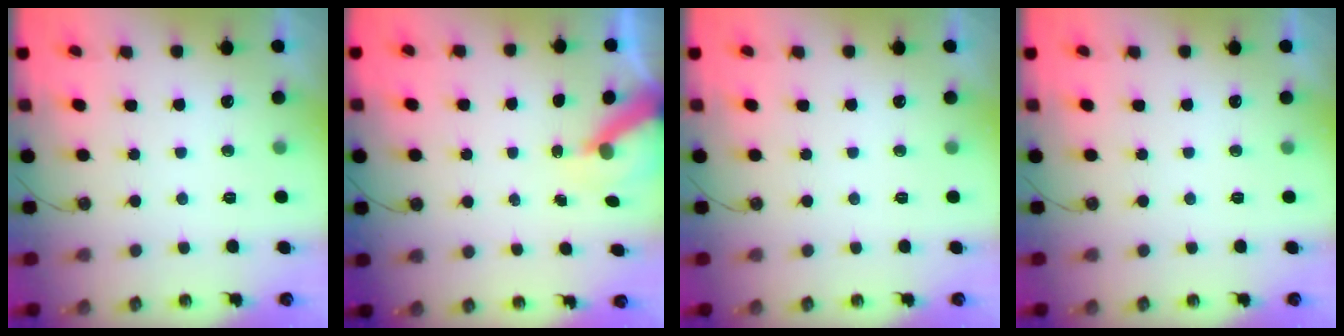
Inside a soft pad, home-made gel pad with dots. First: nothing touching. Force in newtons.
{"total": 6.2, "press": 6.1, "slide": 0.4}
{"total": 0.0}
{"total": 0.0}